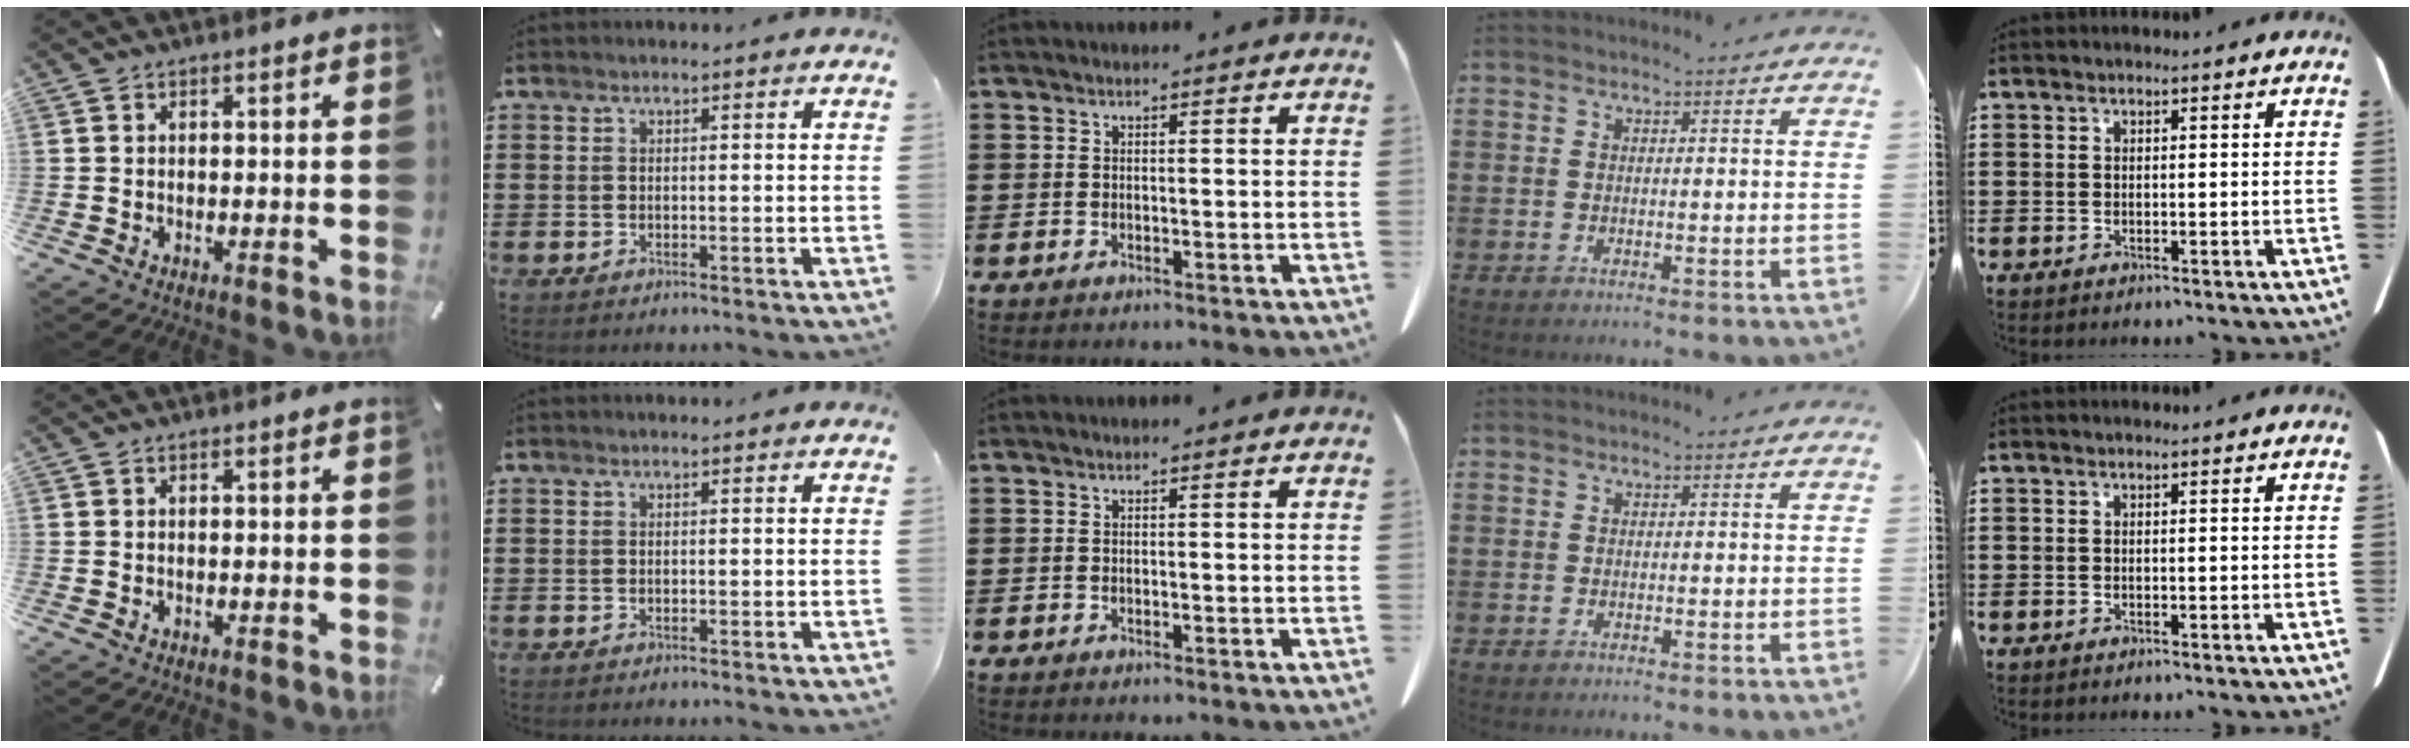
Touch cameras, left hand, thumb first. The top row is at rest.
{}